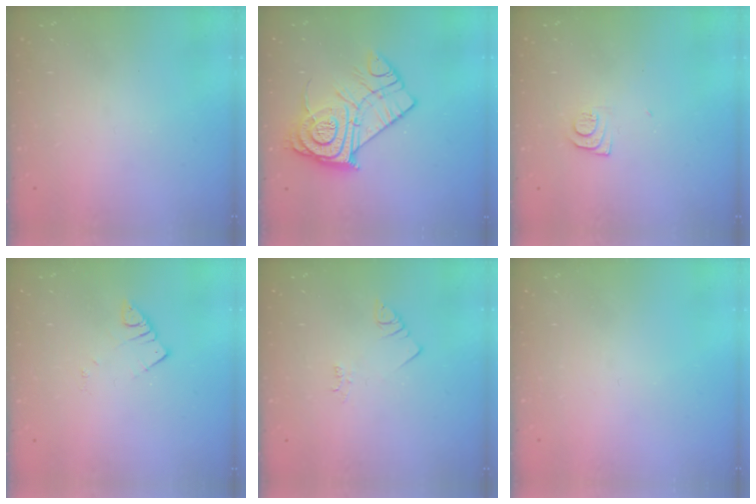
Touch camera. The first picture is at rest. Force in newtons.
{"total": 16.1, "press": 16.1, "slide": 1.1}
{"total": 7.3, "press": 7.2, "slide": 0.8}
{"total": 2.6, "press": 2.6, "slide": 0.1}
{"total": 2.5, "press": 2.5, "slide": 0.5}
{"total": 0.0}